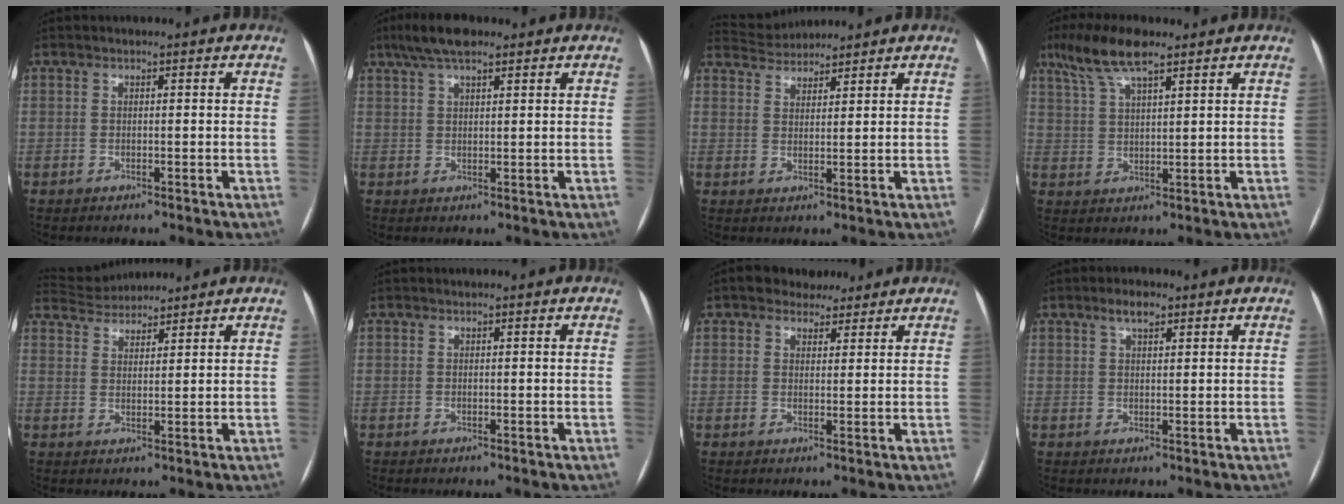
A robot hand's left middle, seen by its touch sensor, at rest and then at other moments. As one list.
[{"total": 6.6, "force": [4.7, 1.9, 4.2], "torque": [-0.086, 0.026, 0.084]}, {"total": 4.8, "force": [4.8, 0.6, 0.1], "torque": [-0.009, 0.026, 0.085]}, {"total": 8.2, "force": [5.8, 1.6, 5.7], "torque": [-0.120, 0.022, 0.108]}, {"total": 5.7, "force": [5.6, 0.8, 0.6], "torque": [-0.017, 0.028, 0.099]}, {"total": 0.0}, {"total": 4.5, "force": [3.4, 2.6, 1.2], "torque": [-0.013, 0.014, 0.053]}, {"total": 2.8, "force": [1.9, 1.0, 1.9], "torque": [-0.037, 0.008, 0.032]}]